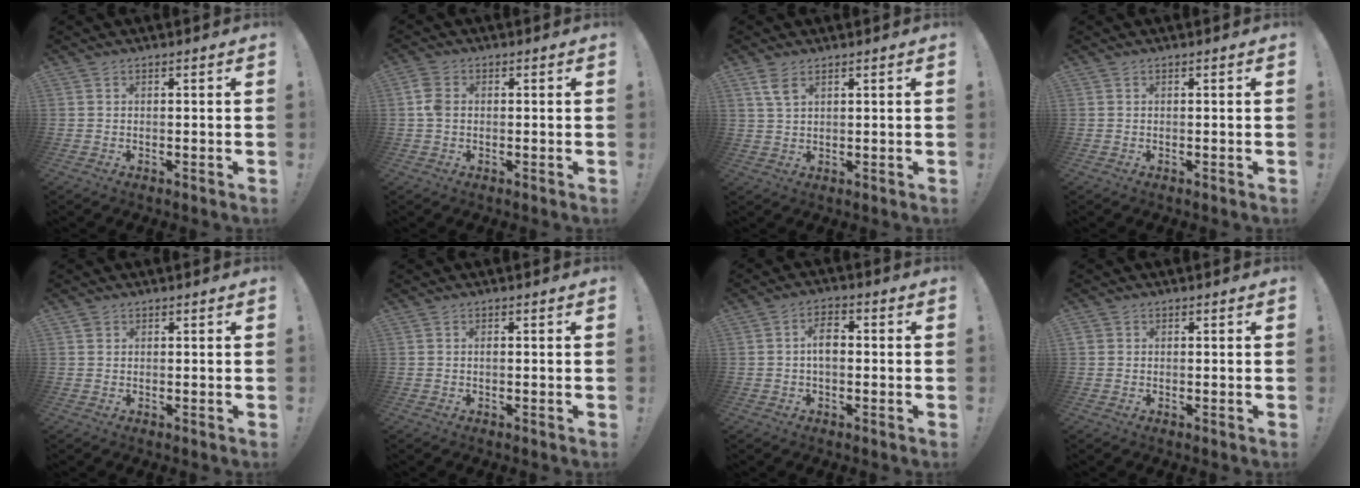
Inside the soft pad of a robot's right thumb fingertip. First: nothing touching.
{"total": 4.4, "force": [0.1, 3.0, 3.2], "torque": [-0.072, 0.006, 0.003]}
{"total": 4.4, "force": [2.6, 1.9, 3.0], "torque": [-0.055, -0.009, 0.048]}
{"total": 0.0}
{"total": 0.9, "force": [0.6, 0.7, 0.1], "torque": [-0.006, 0.001, 0.014]}
{"total": 0.0}
{"total": 5.5, "force": [0.1, 3.2, 4.5], "torque": [-0.074, 0.005, -0.002]}
{"total": 1.0, "force": [0.3, 1.0, 0.3], "torque": [-0.007, 0.002, 0.006]}